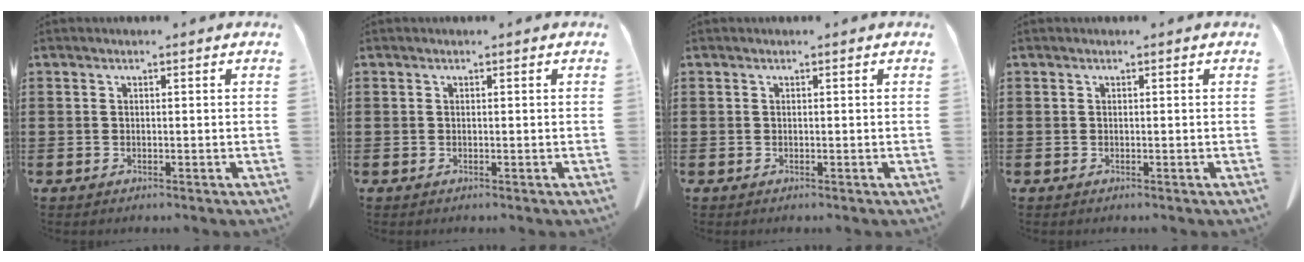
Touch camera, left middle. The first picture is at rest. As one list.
[{"total": 0.0}, {"total": 0.0}, {"total": 0.0}]